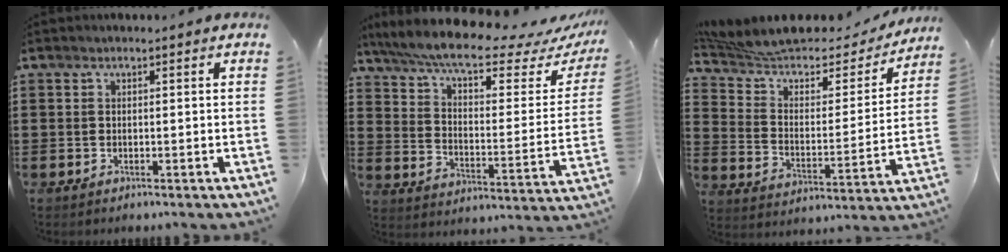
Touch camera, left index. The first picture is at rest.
{"total": 10.3, "force": [8.1, 1.3, 6.1], "torque": [-0.140, -0.048, 0.138]}
{"total": 6.6, "force": [5.4, 2.2, 3.1], "torque": [-0.087, -0.035, 0.088]}